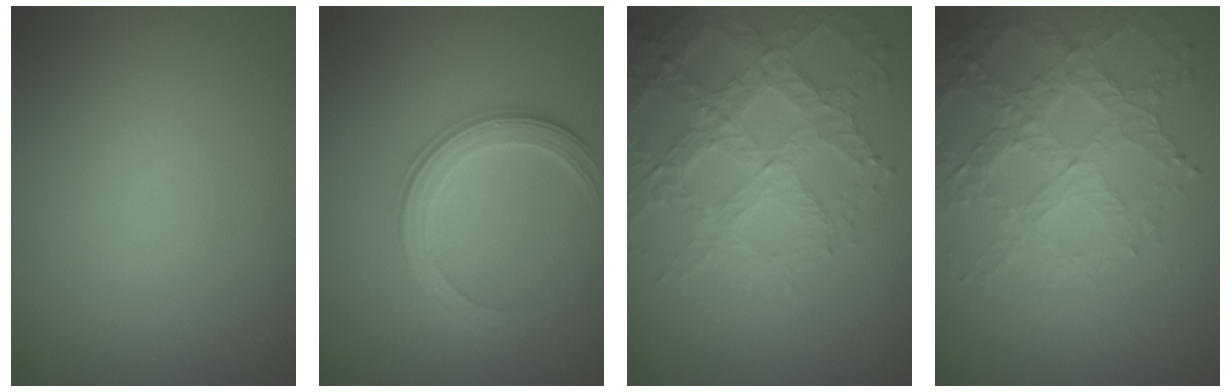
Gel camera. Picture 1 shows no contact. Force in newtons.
{"total": 2.8, "press": 2.8, "slide": 0.3}
{"total": 5.7, "press": 4.6, "slide": 3.3}
{"total": 4.8, "press": 4.2, "slide": 2.2}